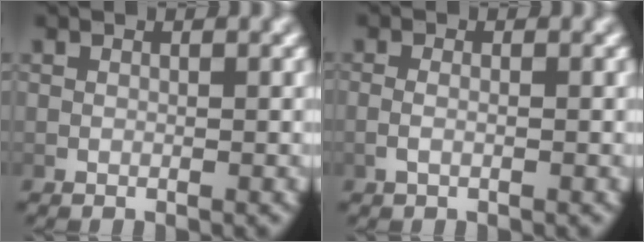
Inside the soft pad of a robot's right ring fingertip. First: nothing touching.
{"total": 1.1, "force": [-0.5, 0.3, 1.0], "torque": [-0.029, -0.007, -0.005]}